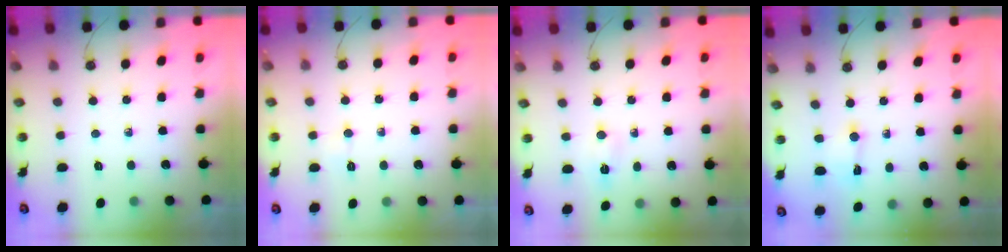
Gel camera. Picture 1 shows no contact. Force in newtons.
{"total": 2.6, "press": 2.5, "slide": 0.5}
{"total": 2.0, "press": 1.5, "slide": 1.3}
{"total": 0.8, "press": 0.7, "slide": 0.5}